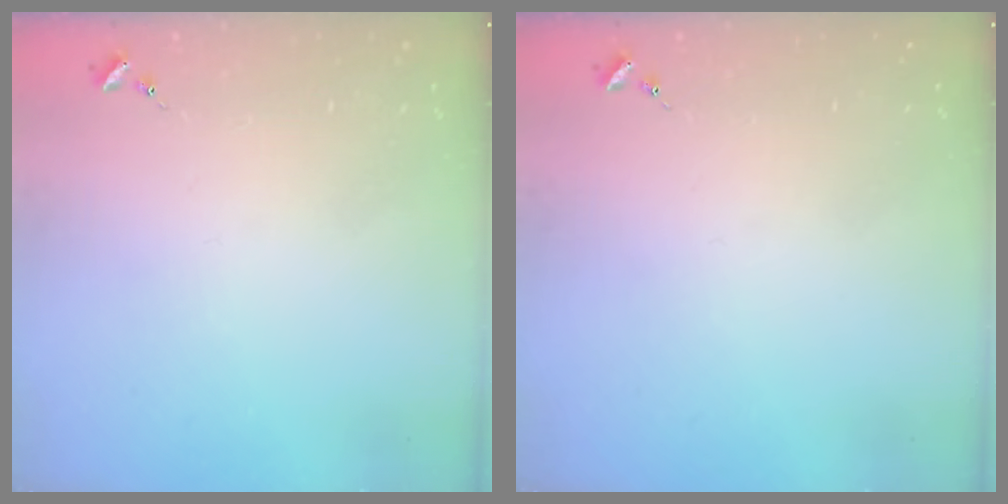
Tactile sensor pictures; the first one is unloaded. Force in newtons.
{"total": 0.0}